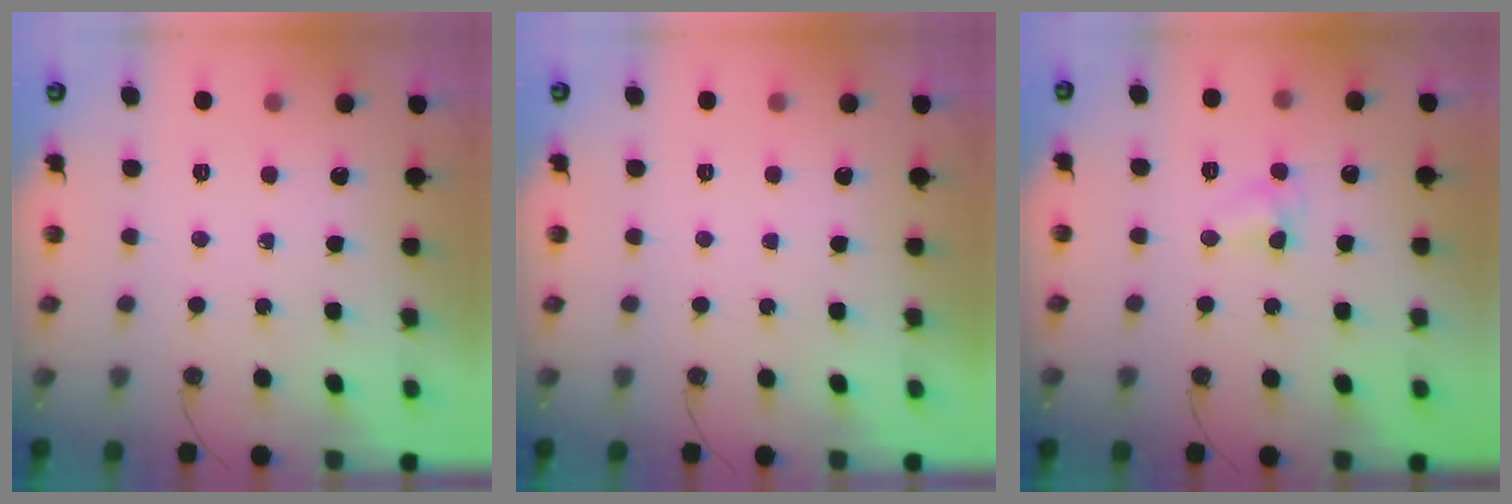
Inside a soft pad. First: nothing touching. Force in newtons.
{"total": 0.0}
{"total": 6.3, "press": 6.3, "slide": 0.7}